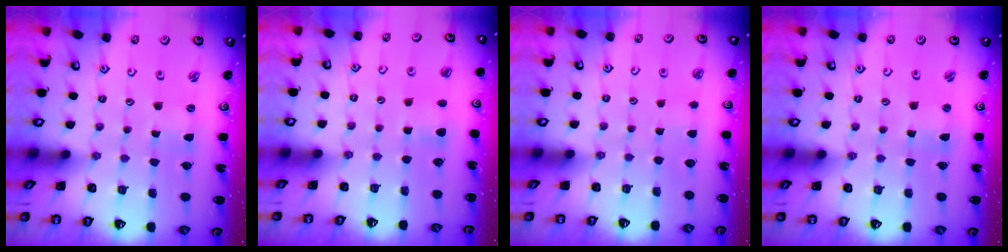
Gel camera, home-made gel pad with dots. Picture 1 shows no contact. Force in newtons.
{"total": 5.3, "press": 5.2, "slide": 0.8}
{"total": 2.7, "press": 2.6, "slide": 0.4}
{"total": 0.9, "press": 0.9, "slide": 0.2}